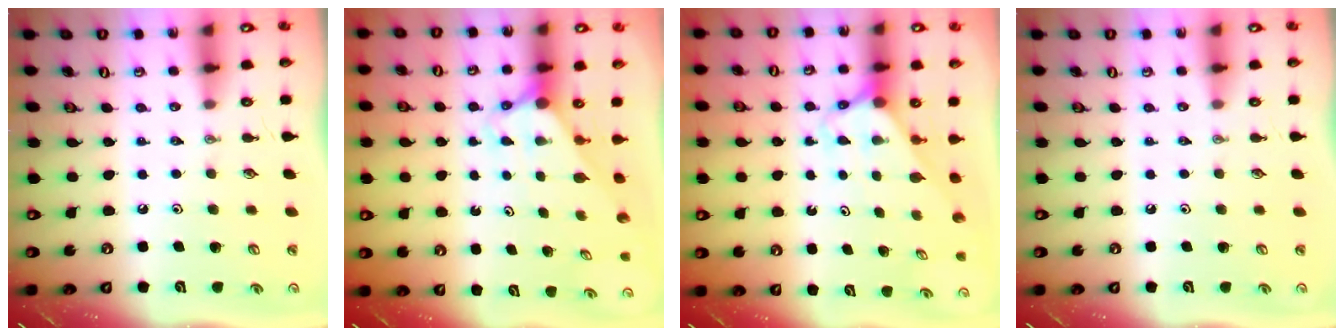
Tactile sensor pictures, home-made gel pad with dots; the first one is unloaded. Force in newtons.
{"total": 3.0, "press": 3.0, "slide": 0.0}
{"total": 2.7, "press": 2.7, "slide": 0.2}
{"total": 0.0}